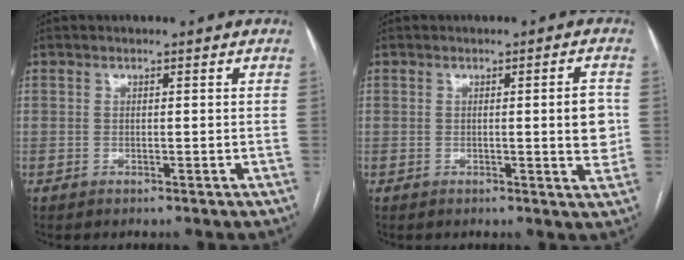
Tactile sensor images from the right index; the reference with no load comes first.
{"total": 4.6, "force": [-0.1, 0.6, 4.5], "torque": [-0.055, -0.001, -0.004]}